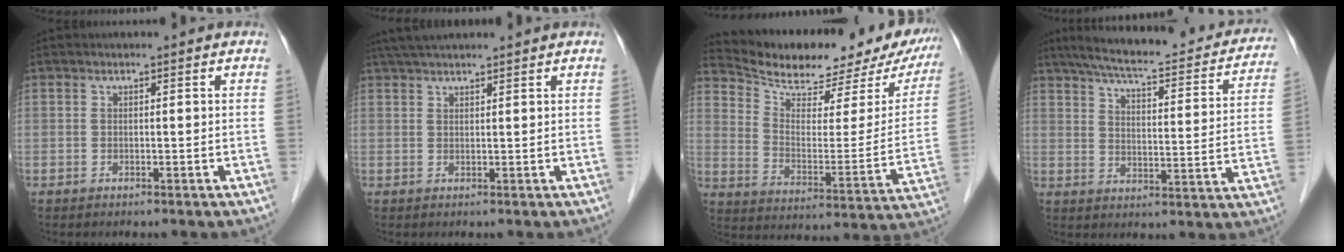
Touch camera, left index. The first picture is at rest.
{"total": 5.7, "force": [5.0, 0.2, 2.7], "torque": [-0.044, 0.040, 0.087]}
{"total": 21.7, "force": [19.3, 5.6, 8.2], "torque": [-0.120, -0.028, 0.264]}
{"total": 24.2, "force": [20.8, 4.7, 11.6], "torque": [-0.165, -0.003, 0.257]}